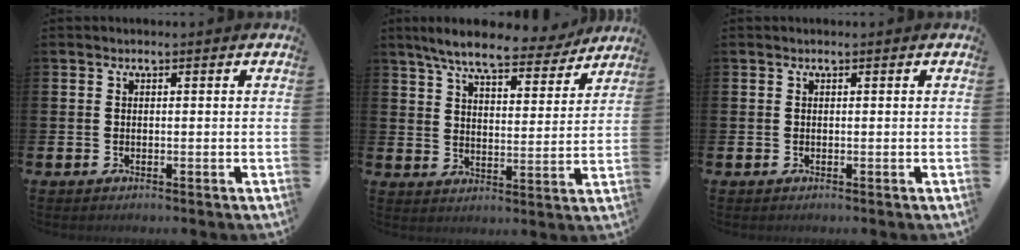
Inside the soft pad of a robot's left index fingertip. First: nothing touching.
{"total": 8.2, "force": [7.3, 1.5, 3.4], "torque": [-0.077, -0.038, 0.125]}
{"total": 0.0}